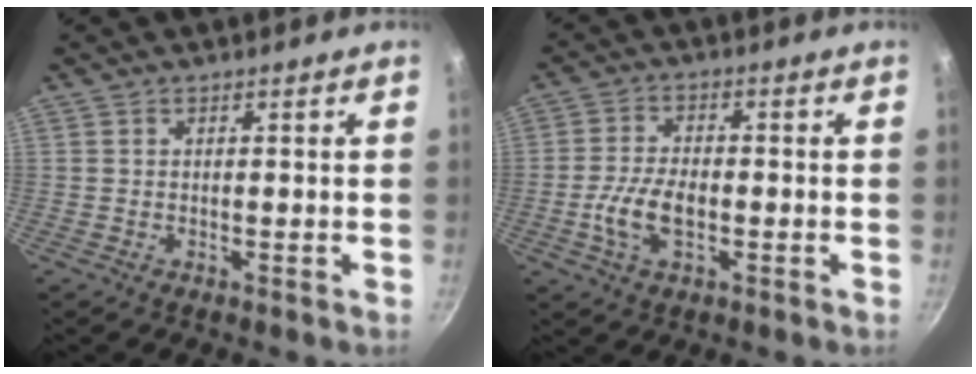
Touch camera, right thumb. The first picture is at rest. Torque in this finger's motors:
{"motor_torque": [1.32, 1.20, 0.68, -0.51, 0.06]}